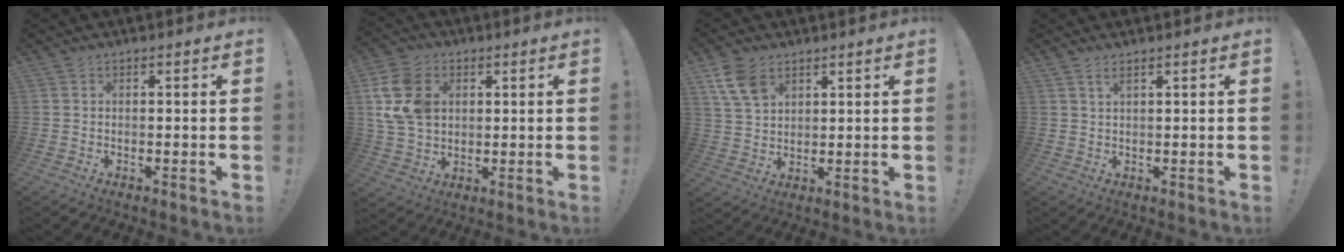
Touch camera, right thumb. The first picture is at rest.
{"total": 14.2, "force": [3.5, 10.6, 8.8], "torque": [-0.164, -0.010, 0.073]}
{"total": 8.4, "force": [4.9, 5.2, 4.5], "torque": [-0.078, -0.017, 0.099]}
{"total": 1.7, "force": [1.1, 0.0, 1.3], "torque": [-0.031, 0.001, 0.020]}